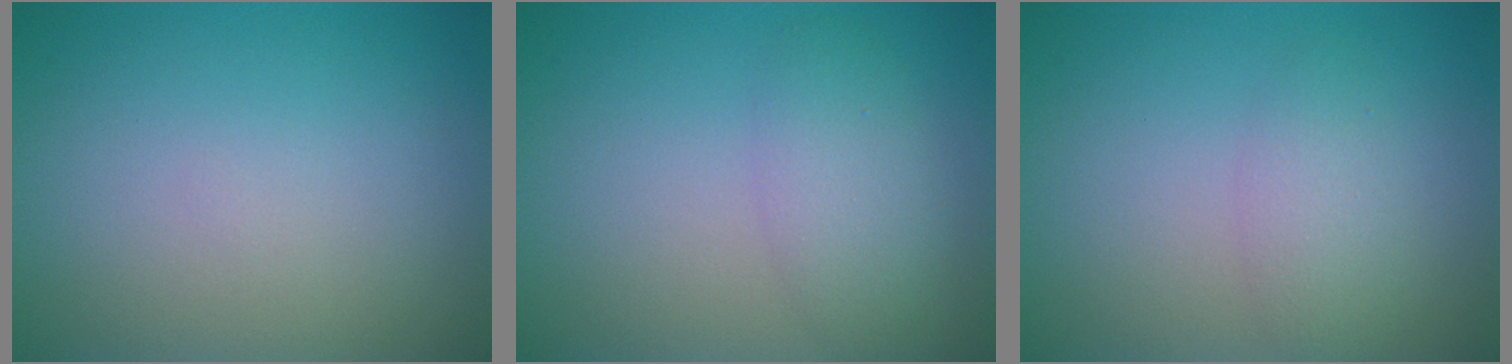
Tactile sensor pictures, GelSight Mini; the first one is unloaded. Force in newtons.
{"total": 3.0, "press": 3.0, "slide": 0.1}
{"total": 2.3, "press": 2.3, "slide": 0.1}